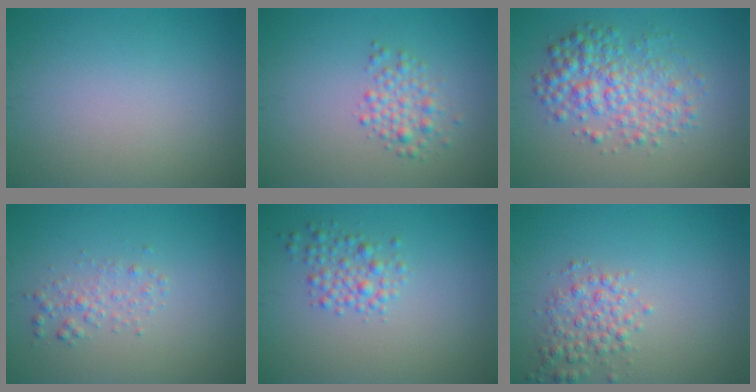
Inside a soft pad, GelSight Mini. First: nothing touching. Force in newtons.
{"total": 2.2, "press": 2.2, "slide": 0.1}
{"total": 4.8, "press": 4.8, "slide": 0.1}
{"total": 1.5, "press": 1.5, "slide": 0.0}
{"total": 2.3, "press": 2.3, "slide": 0.1}
{"total": 2.7, "press": 2.7, "slide": 0.0}